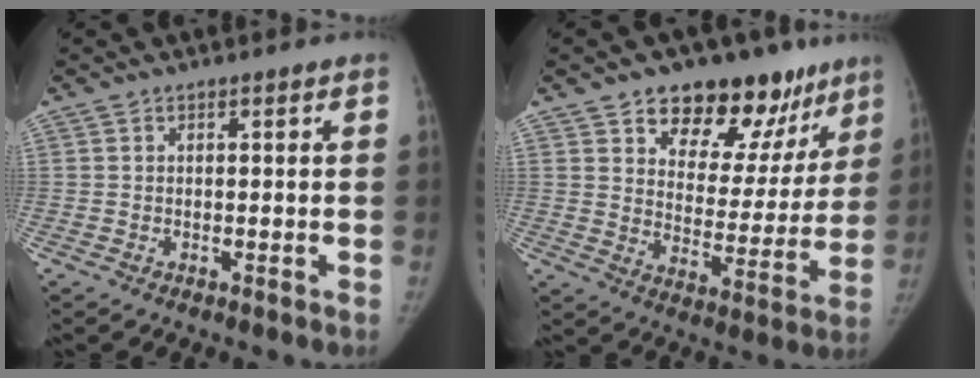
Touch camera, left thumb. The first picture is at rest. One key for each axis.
{"total": 19.3, "fx": 12.5, "fy": 11.1, "fz": 9.6, "tx": -0.061, "ty": -0.056, "tz": 0.179}